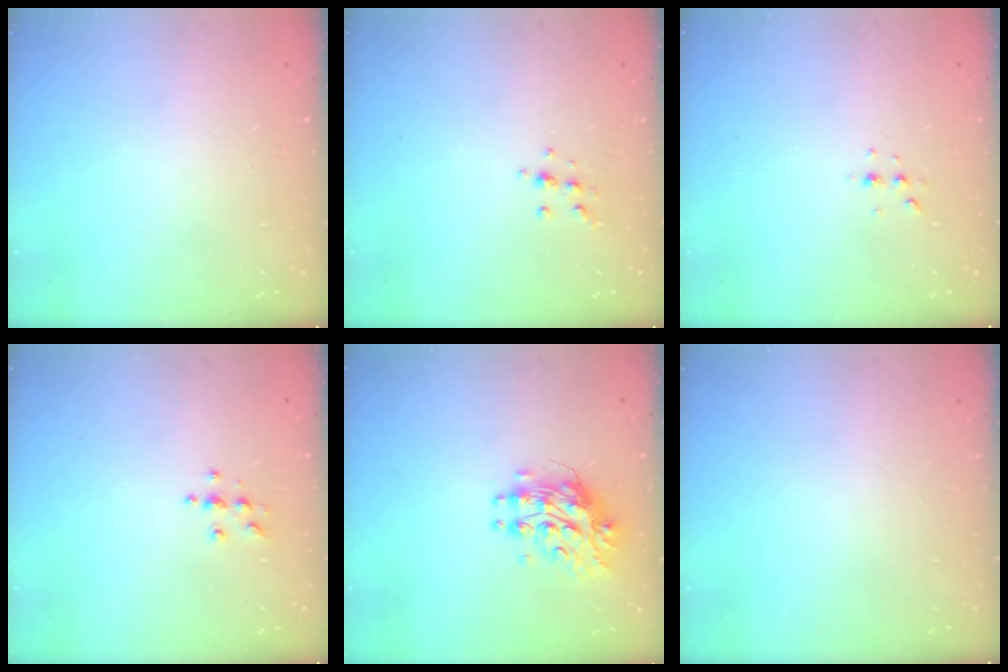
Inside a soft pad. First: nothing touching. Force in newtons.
{"total": 5.4, "press": 5.1, "slide": 1.7}
{"total": 4.0, "press": 3.6, "slide": 1.8}
{"total": 5.0, "press": 4.9, "slide": 0.6}
{"total": 9.0, "press": 9.0, "slide": 0.8}
{"total": 0.0}